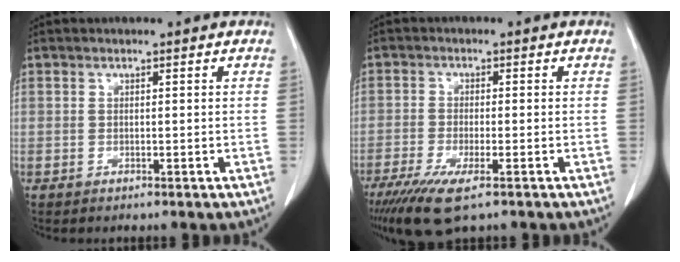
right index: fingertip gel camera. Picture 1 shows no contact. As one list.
[{"total": 7.9, "force": [-5.1, 1.4, 5.9], "torque": [-0.108, -0.021, -0.083]}]